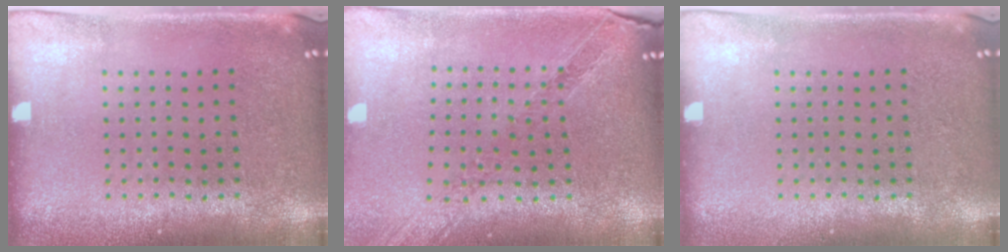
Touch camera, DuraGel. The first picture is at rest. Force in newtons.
{"total": 1.0, "press": 1.0, "slide": 0.1}
{"total": 0.0}